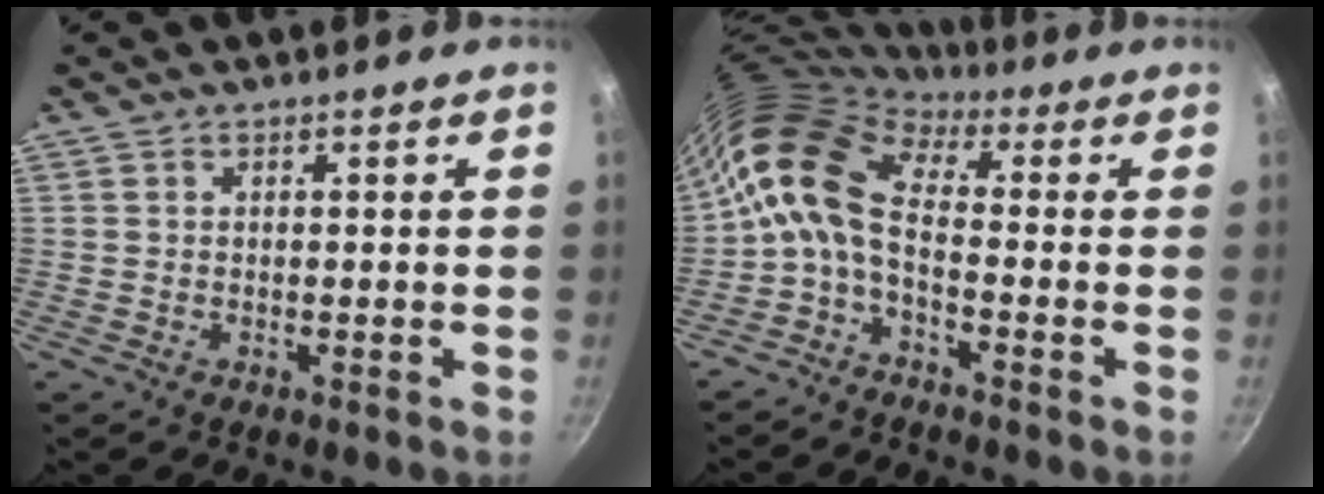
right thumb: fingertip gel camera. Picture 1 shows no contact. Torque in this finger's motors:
{"motor_torque": [-0.49, 1.50, 1.68, -0.46, 0.59]}